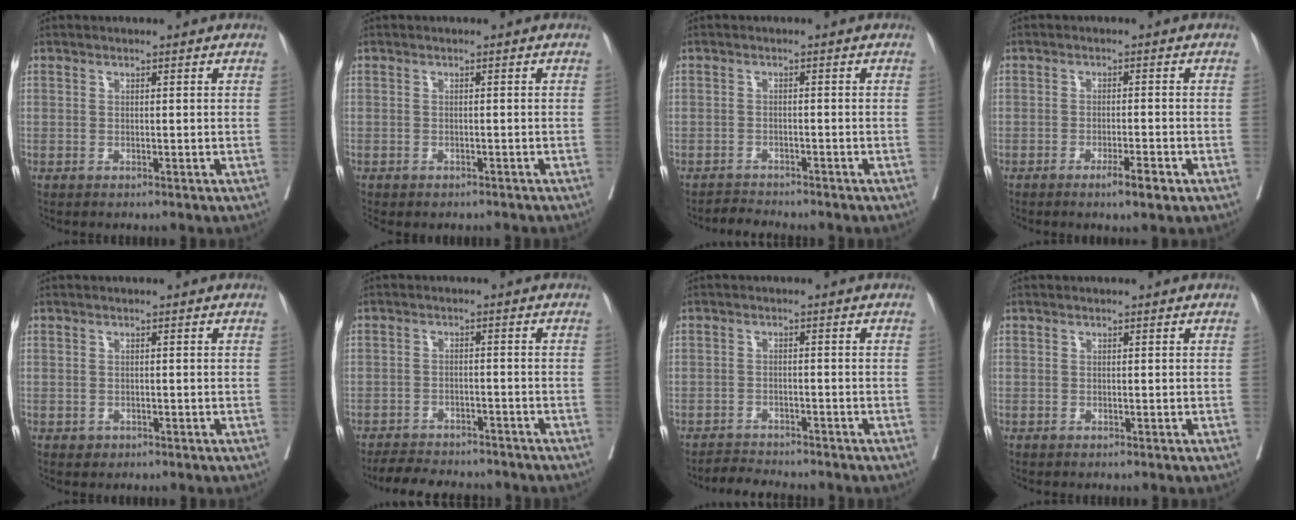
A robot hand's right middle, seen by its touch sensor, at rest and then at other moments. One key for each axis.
{"total": 3.5, "fx": -3.0, "fy": 1.4, "fz": 1.1, "tx": -0.012, "ty": -0.001, "tz": -0.036}
{"total": 2.2, "fx": -2.2, "fy": 0.2, "fz": -0.3, "tx": 0.001, "ty": -0.012, "tz": -0.036}
{"total": 3.4, "fx": -1.9, "fy": 0.0, "fz": 2.8, "tx": -0.045, "ty": -0.007, "tz": -0.029}
{"total": 0.8, "fx": -0.3, "fy": 0.7, "fz": 0.2, "tx": -0.007, "ty": 0.001, "tz": 0.000}
{"total": 9.9, "fx": -9.1, "fy": 2.7, "fz": 3.0, "tx": -0.052, "ty": -0.001, "tz": -0.124}
{"total": 3.5, "fx": -3.4, "fy": 0.5, "fz": 0.1, "tx": -0.007, "ty": -0.013, "tz": -0.058}
{"total": 0.0}